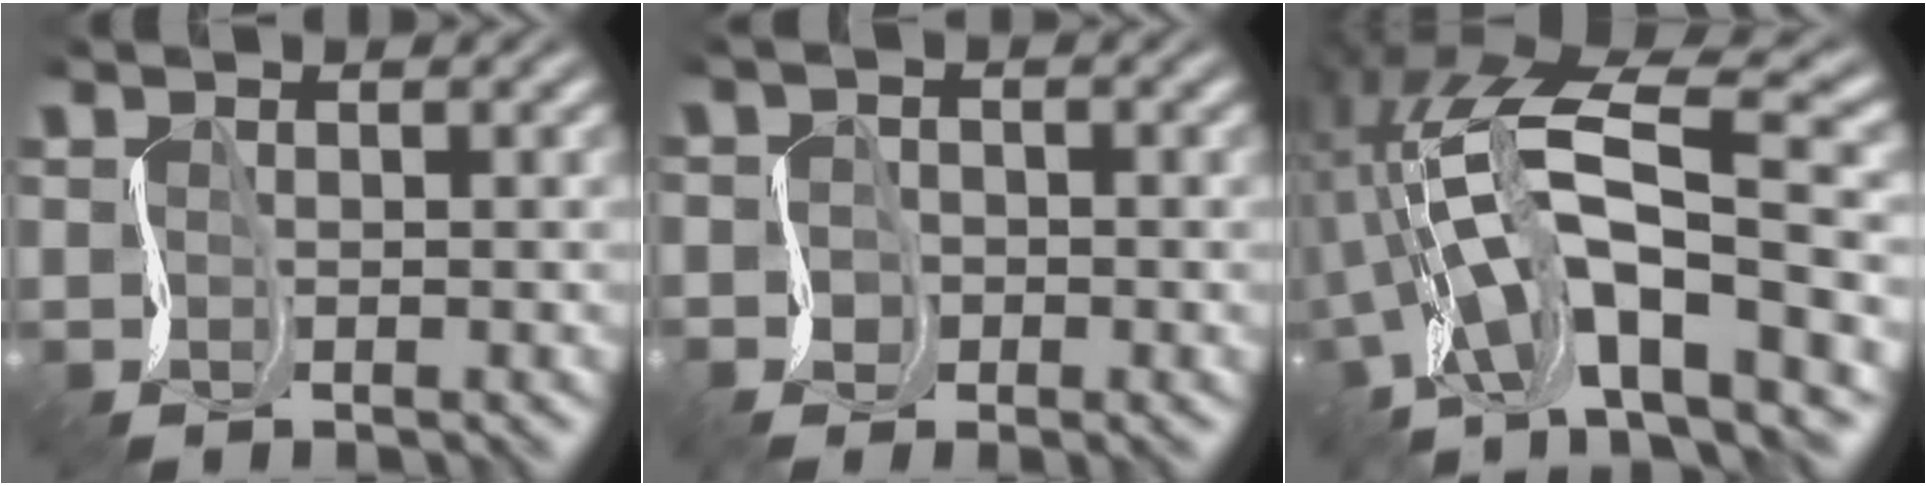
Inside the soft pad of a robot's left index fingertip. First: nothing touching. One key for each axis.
{"total": 2.2, "fx": -1.9, "fy": 0.9, "fz": 0.3, "tx": -0.001, "ty": -0.014, "tz": -0.025}
{"total": 10.9, "fx": -5.0, "fy": 2.9, "fz": 9.2, "tx": -0.147, "ty": 0.001, "tz": -0.092}